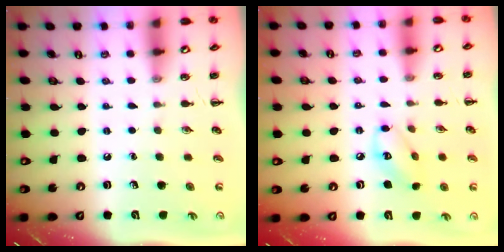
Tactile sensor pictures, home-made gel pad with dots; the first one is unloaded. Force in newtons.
{"total": 7.4, "press": 7.3, "slide": 0.7}